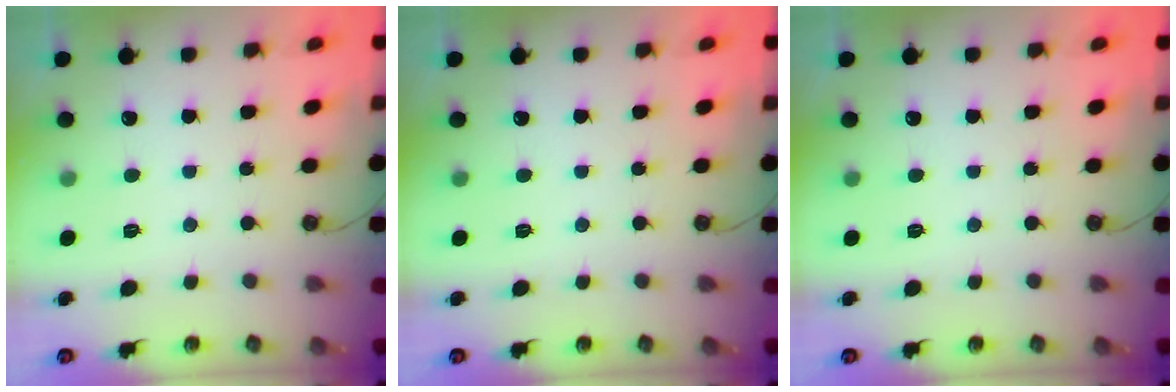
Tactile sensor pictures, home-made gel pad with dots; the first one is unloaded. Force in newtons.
{"total": 0.0}
{"total": 0.0}